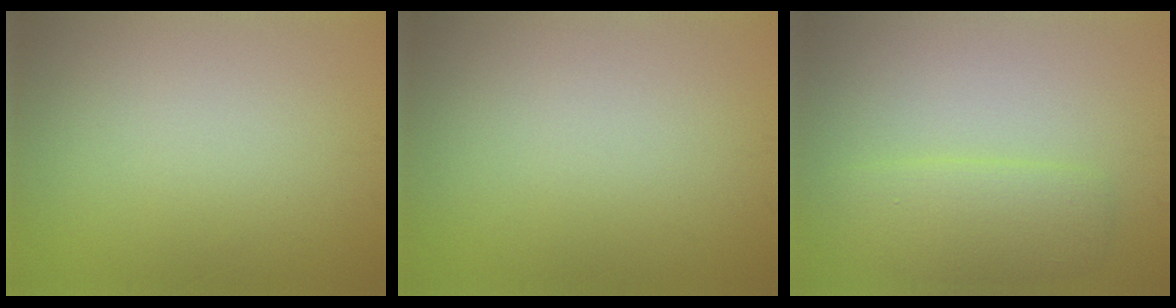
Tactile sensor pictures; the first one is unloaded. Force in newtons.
{"total": 0.0}
{"total": 3.3, "press": 3.3, "slide": 0.1}